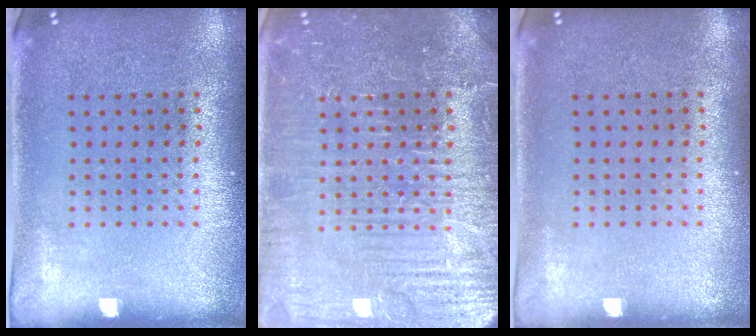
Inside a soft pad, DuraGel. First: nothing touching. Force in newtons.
{"total": 4.6, "press": 4.6, "slide": 0.6}
{"total": 0.0}